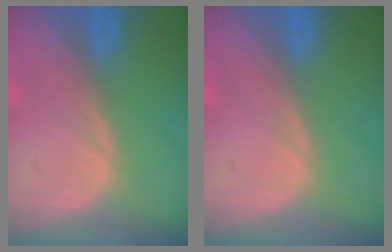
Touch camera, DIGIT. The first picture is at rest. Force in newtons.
{"total": 0.0}